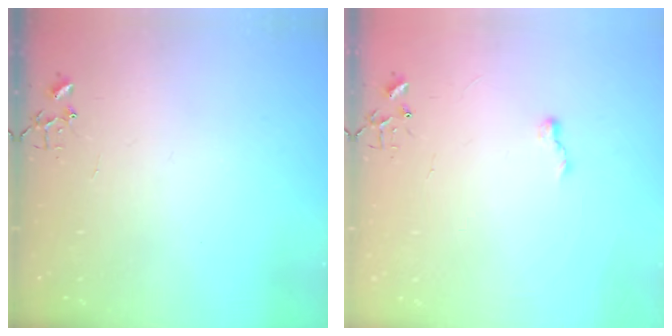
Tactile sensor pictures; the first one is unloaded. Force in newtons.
{"total": 5.7, "press": 5.6, "slide": 0.7}